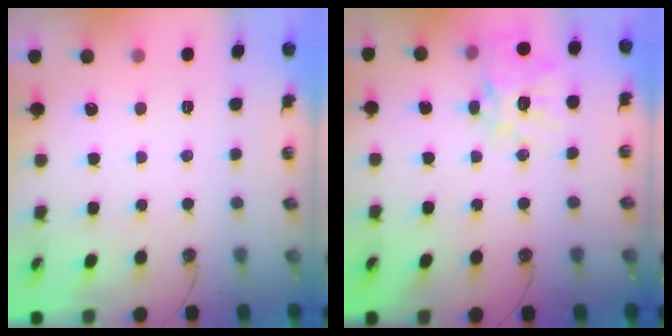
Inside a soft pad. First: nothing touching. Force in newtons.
{"total": 15.1, "press": 15.0, "slide": 1.5}